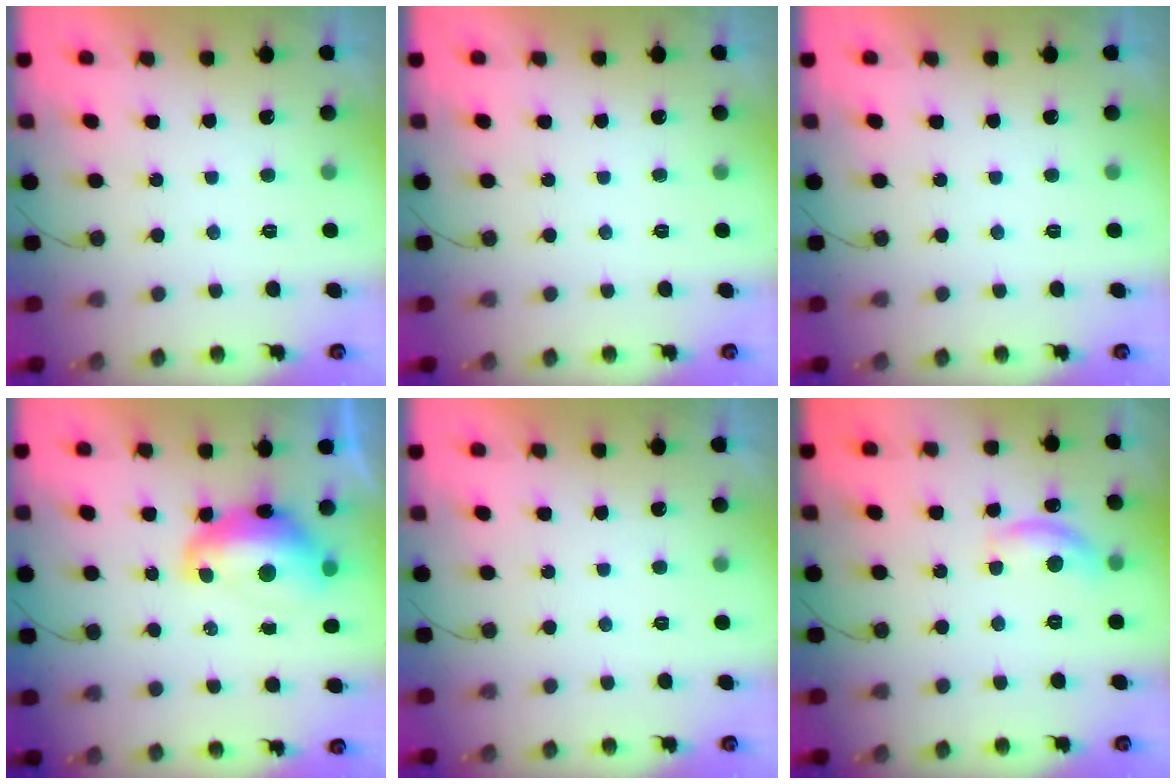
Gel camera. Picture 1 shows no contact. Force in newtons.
{"total": 0.0}
{"total": 0.0}
{"total": 10.9, "press": 10.9, "slide": 0.8}
{"total": 0.0}
{"total": 11.0, "press": 11.0, "slide": 0.7}